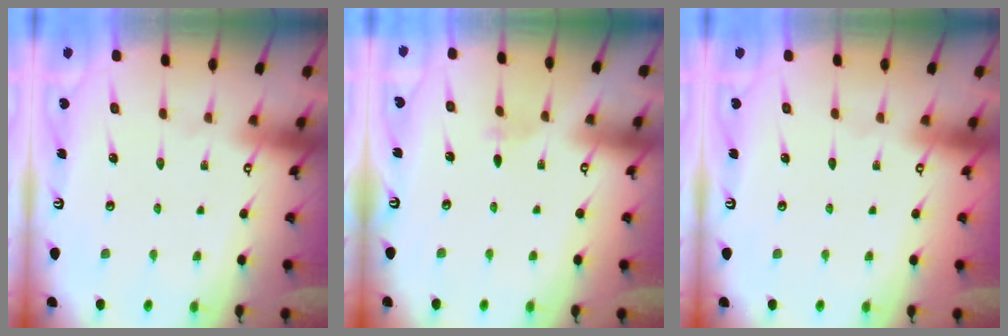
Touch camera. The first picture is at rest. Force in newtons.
{"total": 1.6, "press": 1.6, "slide": 0.4}
{"total": 0.0}